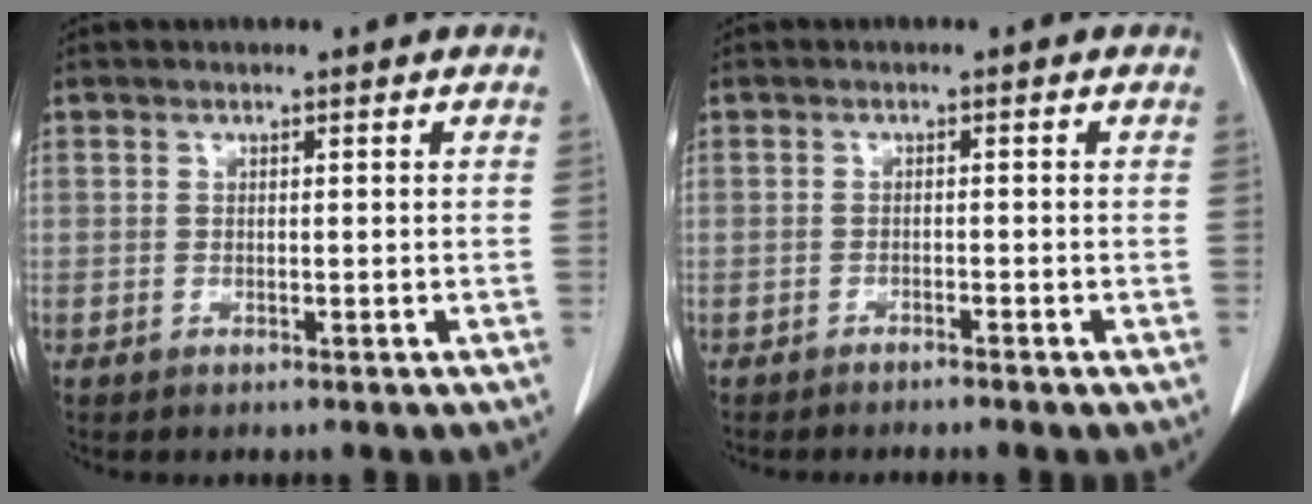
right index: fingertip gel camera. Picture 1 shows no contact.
{"total": 1.9, "force": [-1.7, -0.3, 0.9], "torque": [-0.011, 0.003, -0.024]}